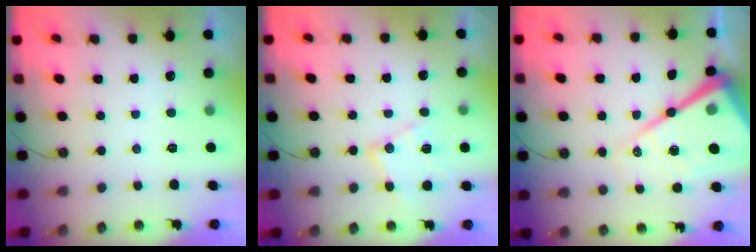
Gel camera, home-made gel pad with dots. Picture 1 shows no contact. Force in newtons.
{"total": 12.7, "press": 12.6, "slide": 0.9}
{"total": 26.4, "press": 26.2, "slide": 2.9}